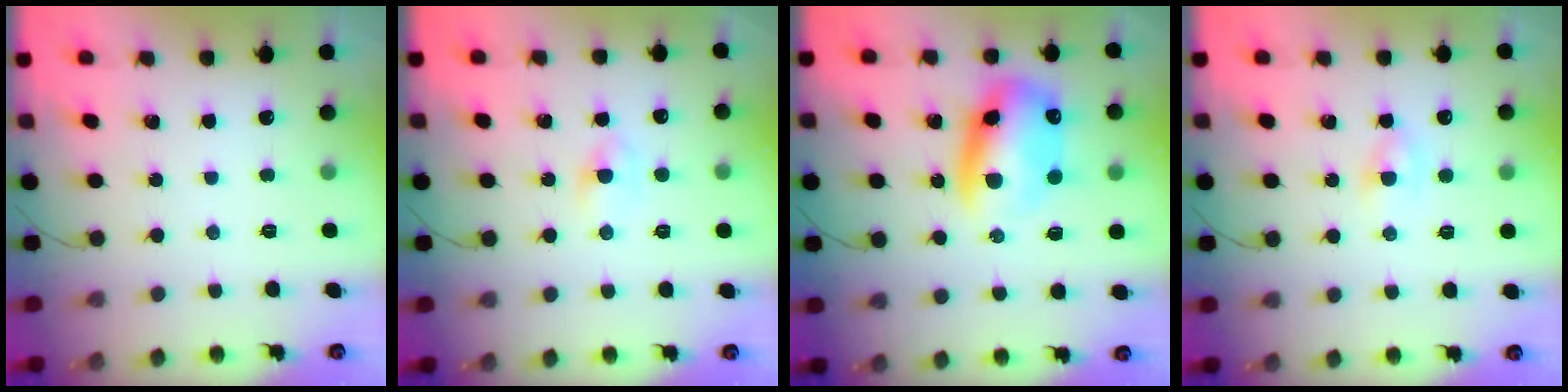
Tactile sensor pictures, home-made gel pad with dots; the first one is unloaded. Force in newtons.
{"total": 1.6, "press": 1.4, "slide": 0.8}
{"total": 12.7, "press": 12.2, "slide": 3.4}
{"total": 2.5, "press": 2.4, "slide": 0.9}